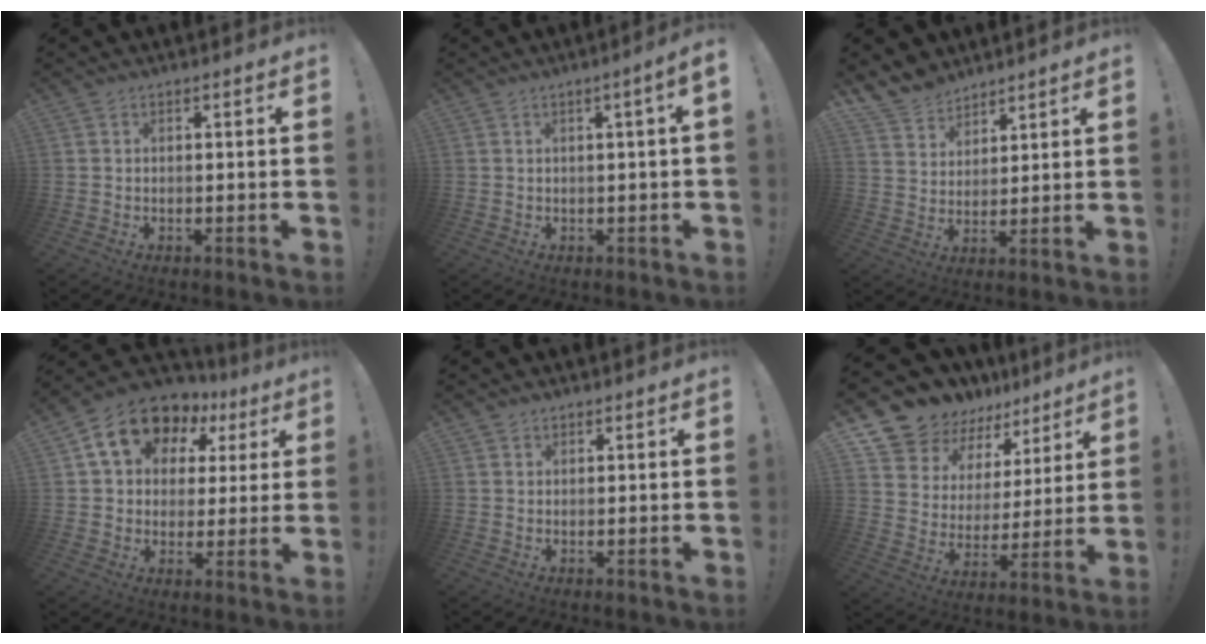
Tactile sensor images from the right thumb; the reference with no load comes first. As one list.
[{"total": 3.0, "force": [0.1, -0.2, 3.0], "torque": [-0.048, -0.002, -0.001]}, {"total": 8.3, "force": [7.1, 4.2, 0.8], "torque": [-0.029, -0.053, 0.142]}, {"total": 14.6, "force": [7.7, 10.0, 7.4], "torque": [-0.125, -0.034, 0.142]}, {"total": 0.9, "force": [0.8, 0.5, 0.1], "torque": [0.001, -0.003, 0.015]}, {"total": 11.1, "force": [9.7, 5.3, 0.6], "torque": [-0.036, -0.090, 0.185]}]